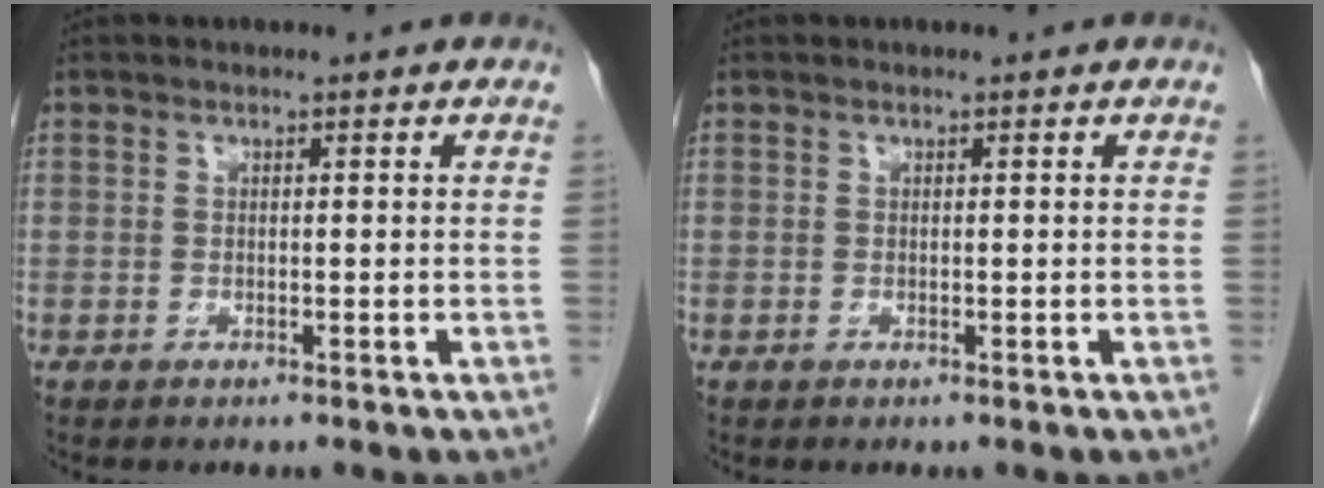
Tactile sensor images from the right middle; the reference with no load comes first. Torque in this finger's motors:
{"motor_torque": [0.00, 0.00, 0.00, 0.00]}